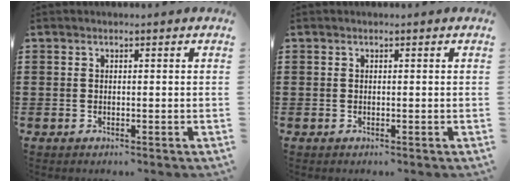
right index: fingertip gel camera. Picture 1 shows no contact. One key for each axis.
{"total": 0.0}